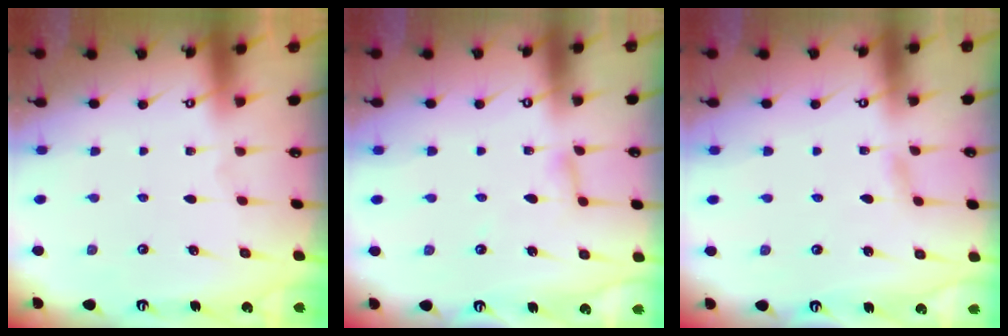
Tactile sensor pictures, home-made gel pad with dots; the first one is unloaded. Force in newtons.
{"total": 2.8, "press": 2.8, "slide": 0.2}
{"total": 2.5, "press": 2.5, "slide": 0.3}